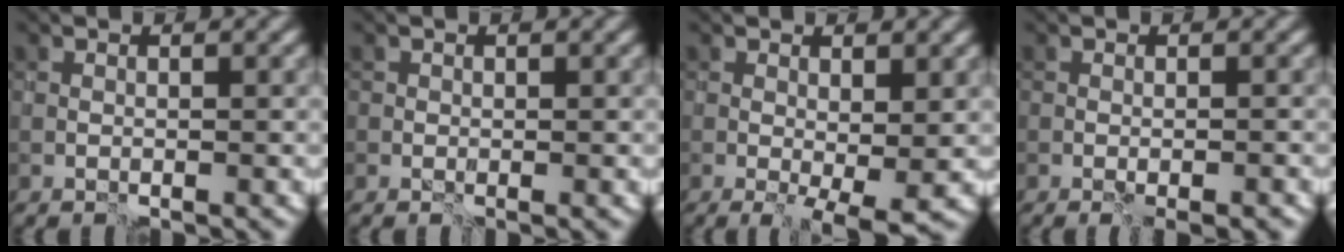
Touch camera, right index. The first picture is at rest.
{"total": 0.7, "force": [-0.1, -0.4, -0.6], "torque": [0.018, -0.002, -0.003]}
{"total": 3.3, "force": [-0.5, 0.9, 3.1], "torque": [-0.047, -0.010, -0.006]}
{"total": 1.8, "force": [-1.1, 0.3, 1.5], "torque": [-0.013, -0.008, -0.004]}